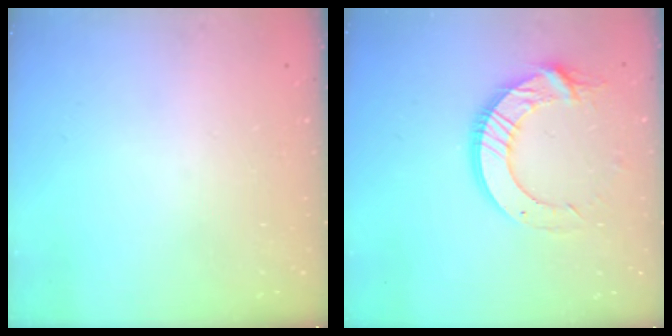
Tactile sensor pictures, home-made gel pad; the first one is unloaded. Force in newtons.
{"total": 14.7, "press": 14.7, "slide": 1.6}